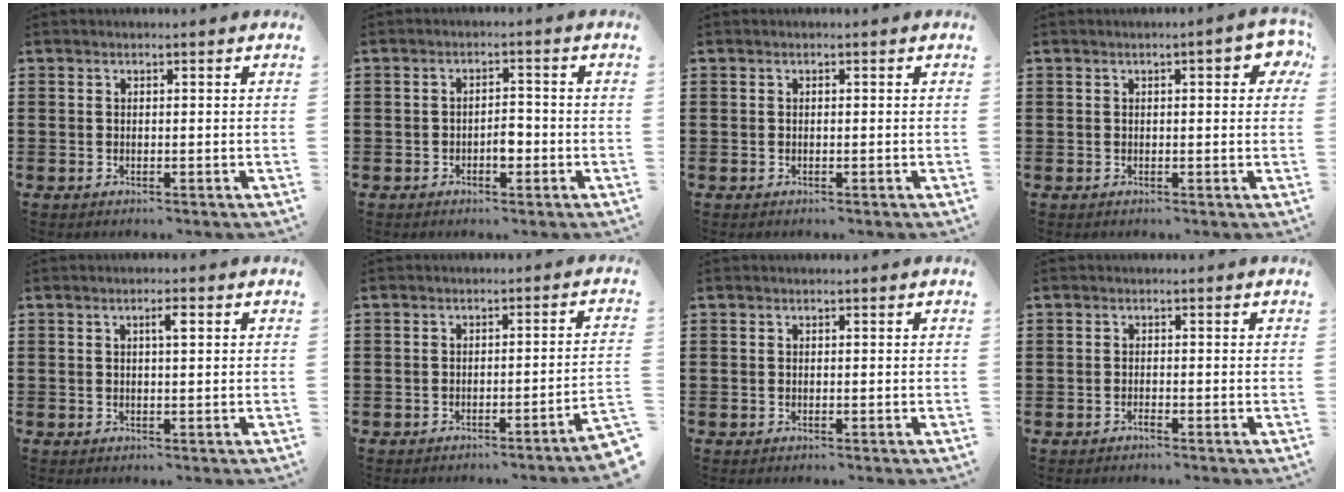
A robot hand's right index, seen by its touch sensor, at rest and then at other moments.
{"total": 2.9, "force": [-1.0, 1.3, 2.3], "torque": [-0.045, 0.005, -0.020]}
{"total": 0.0}
{"total": 3.4, "force": [0.9, 0.9, 3.2], "torque": [-0.047, 0.002, 0.009]}
{"total": 1.9, "force": [0.6, 0.4, 1.8], "torque": [-0.027, 0.002, 0.006]}
{"total": 2.2, "force": [-1.9, -0.5, 1.1], "torque": [-0.020, -0.003, -0.039]}
{"total": 0.0}
{"total": 0.7, "force": [-0.7, 0.1, 0.1], "torque": [-0.003, 0.001, -0.015]}